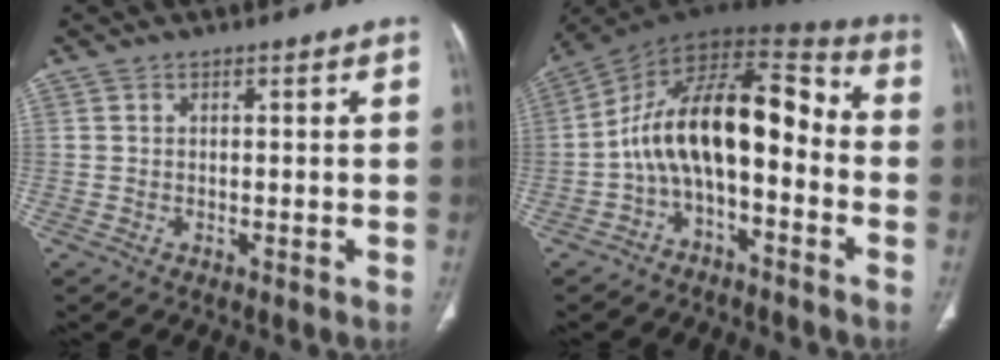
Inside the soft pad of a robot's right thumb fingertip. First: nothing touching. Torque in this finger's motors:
{"motor_torque": [2.52, 2.49, 1.42, -1.36, 0.23]}